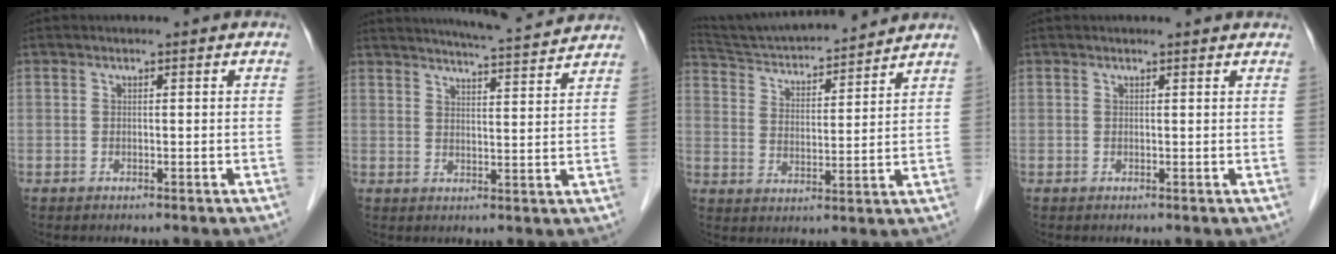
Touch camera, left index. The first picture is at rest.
{"total": 11.2, "force": [10.6, 0.0, 3.6], "torque": [-0.064, 0.011, 0.138]}
{"total": 15.6, "force": [14.7, 1.2, 5.0], "torque": [-0.094, 0.017, 0.237]}
{"total": 2.0, "force": [2.0, 0.1, 0.3], "torque": [-0.013, 0.004, 0.017]}